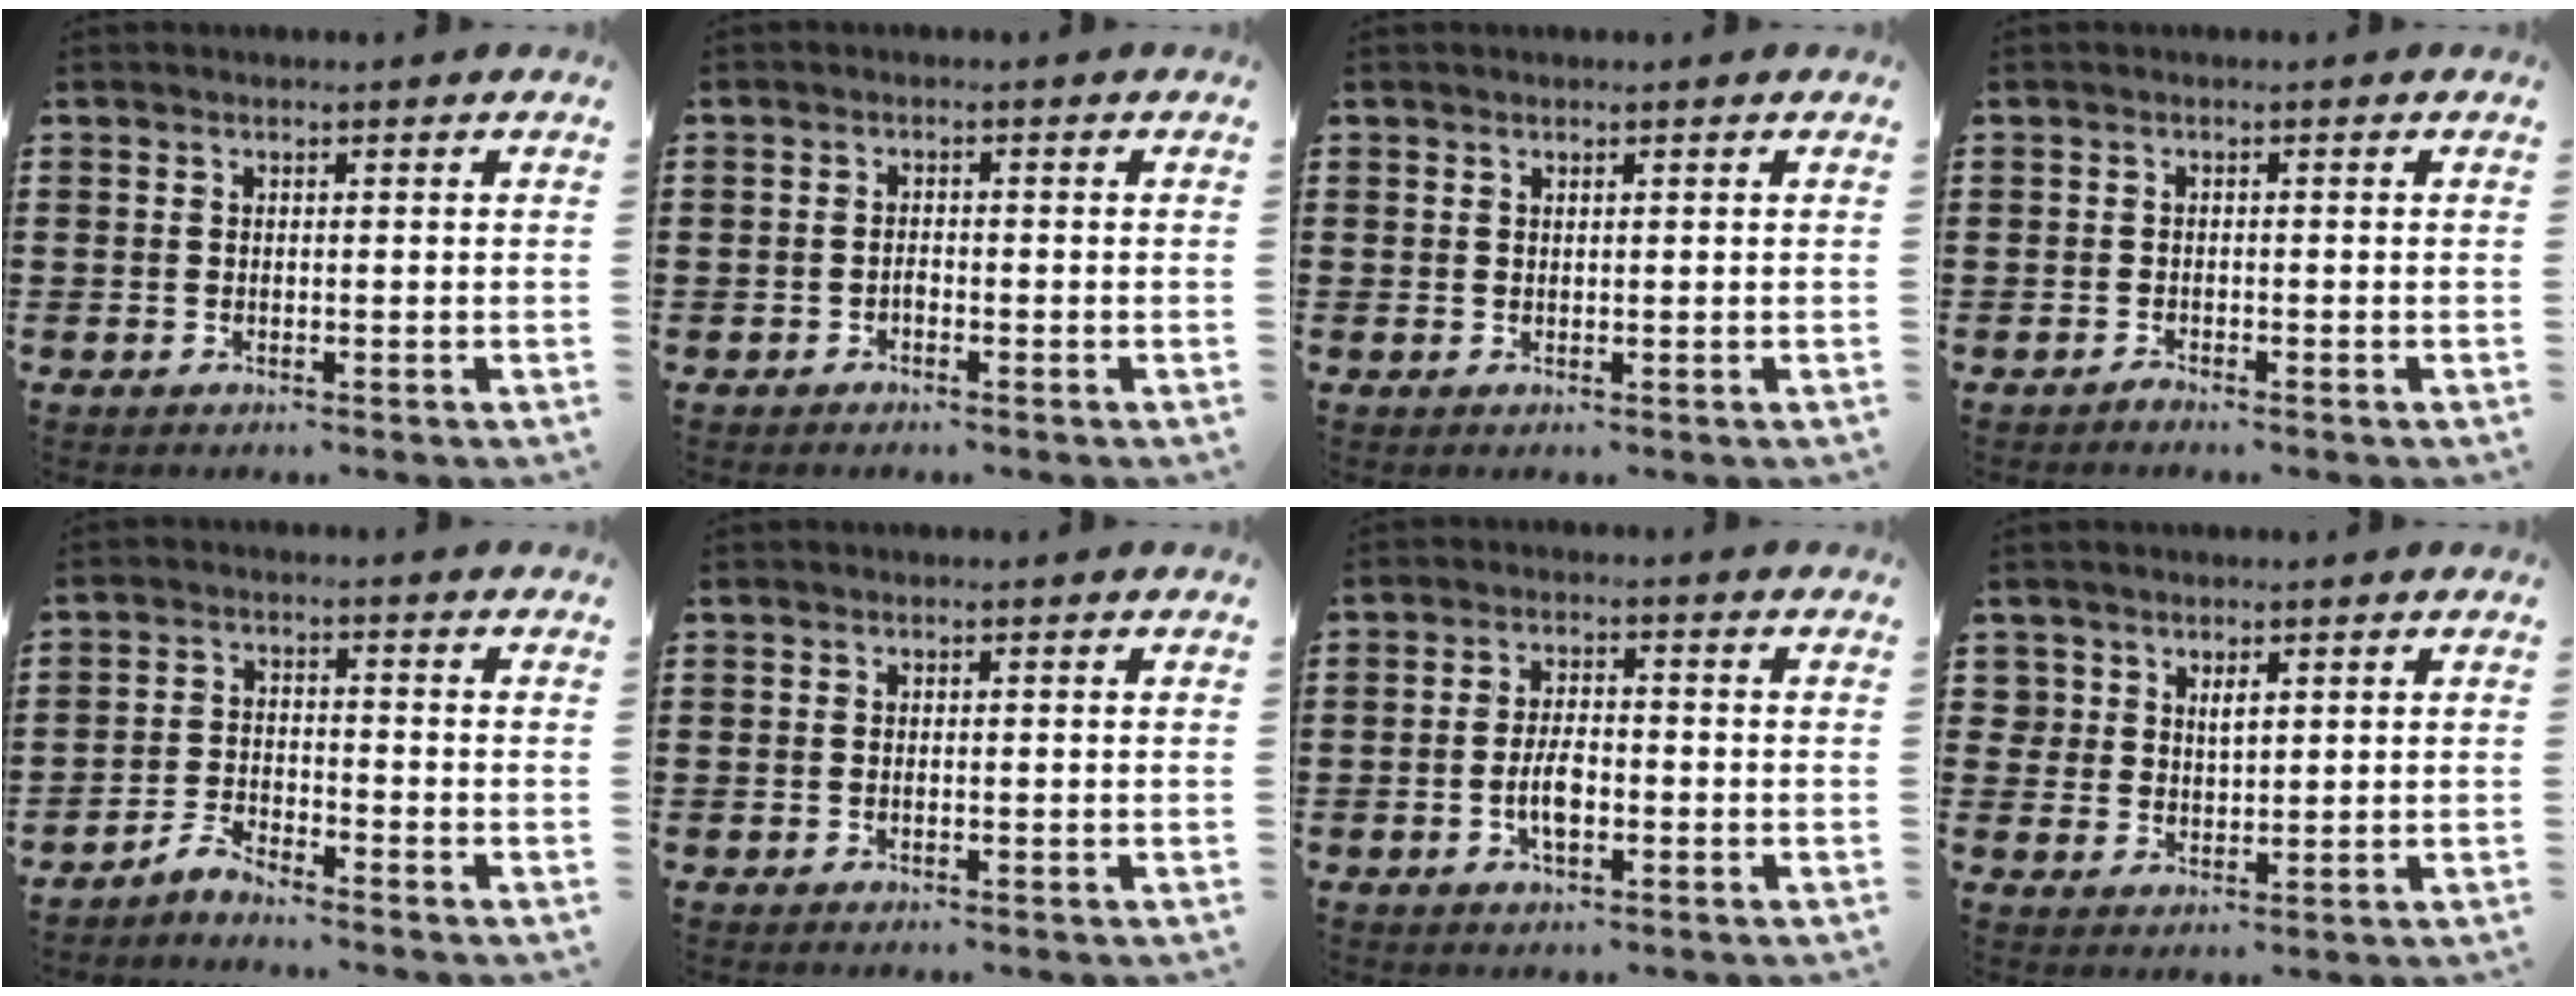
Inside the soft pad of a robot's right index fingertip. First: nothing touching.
{"total": 0.8, "force": [-0.6, 0.5, 0.4], "torque": [-0.010, 0.000, -0.011]}
{"total": 0.7, "force": [0.6, 0.3, 0.1], "torque": [-0.004, 0.001, 0.012]}
{"total": 0.8, "force": [-0.8, 0.1, 0.0], "torque": [-0.003, 0.001, -0.017]}
{"total": 3.3, "force": [-3.3, 0.1, 0.3], "torque": [-0.019, 0.001, -0.069]}
{"total": 0.0}
{"total": 4.6, "force": [-1.2, 2.0, 4.0], "torque": [-0.083, 0.003, -0.024]}
{"total": 2.6, "force": [1.7, 1.8, 0.9], "torque": [-0.018, 0.003, 0.031]}